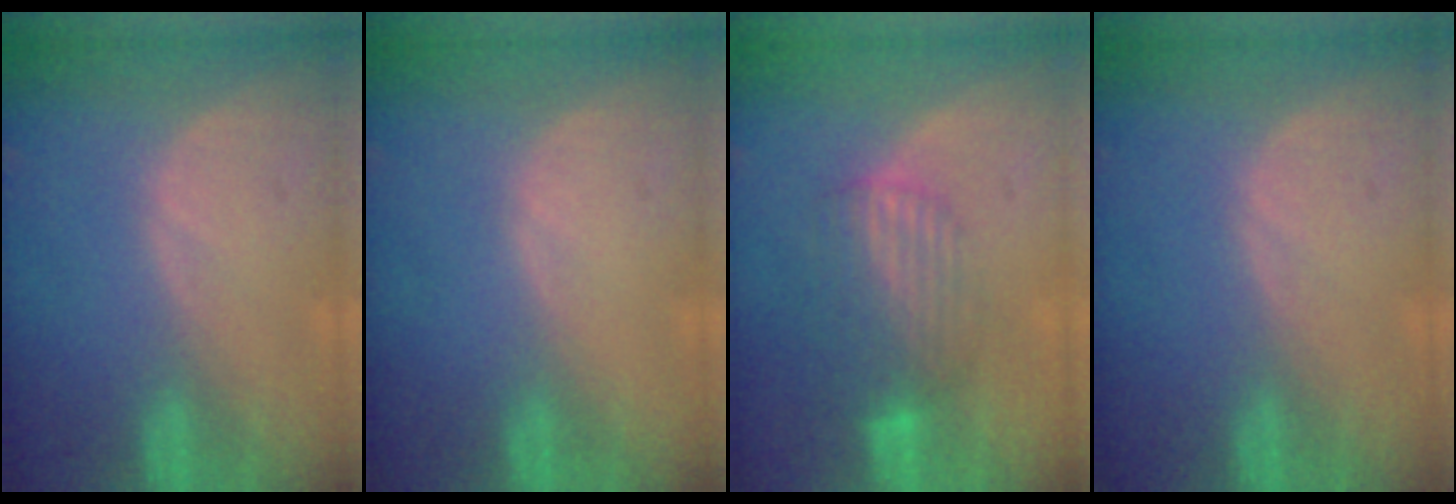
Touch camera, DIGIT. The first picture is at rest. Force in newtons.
{"total": 0.0}
{"total": 7.0, "press": 5.9, "slide": 3.8}
{"total": 0.0}